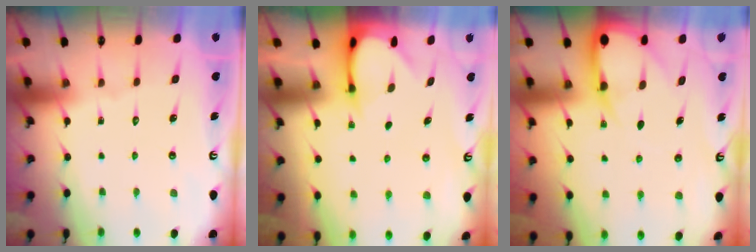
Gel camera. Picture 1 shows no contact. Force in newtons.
{"total": 3.6, "press": 3.6, "slide": 0.3}
{"total": 7.8, "press": 7.7, "slide": 0.9}